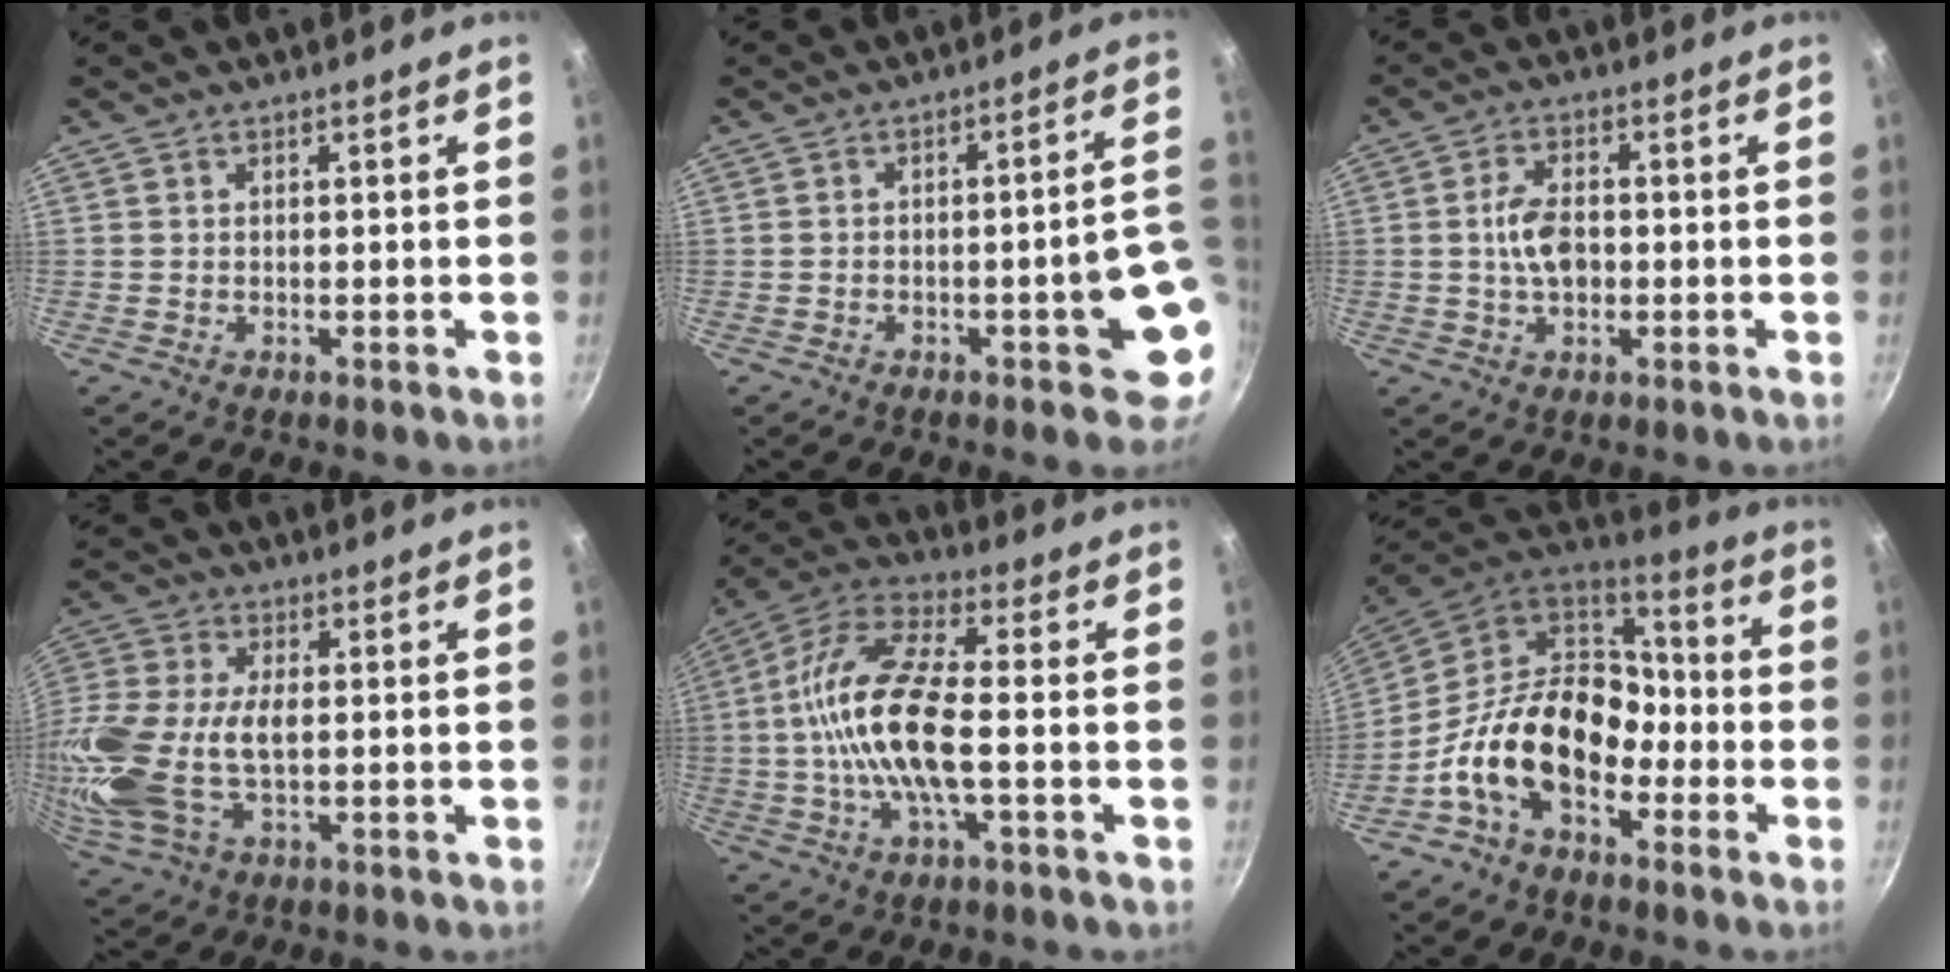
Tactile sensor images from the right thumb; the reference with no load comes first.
{"total": 10.0, "force": [-2.1, 2.9, 9.4], "torque": [-0.089, 0.029, -0.023]}
{"total": 6.3, "force": [-0.4, 3.7, 5.1], "torque": [-0.085, 0.012, -0.013]}
{"total": 19.6, "force": [-1.3, 10.8, 16.4], "torque": [-0.381, 0.002, -0.030]}
{"total": 16.1, "force": [-1.4, 5.5, 15.0], "torque": [-0.296, 0.033, -0.045]}
{"total": 18.6, "force": [-6.0, 12.2, 12.7], "torque": [-0.187, 0.059, -0.127]}